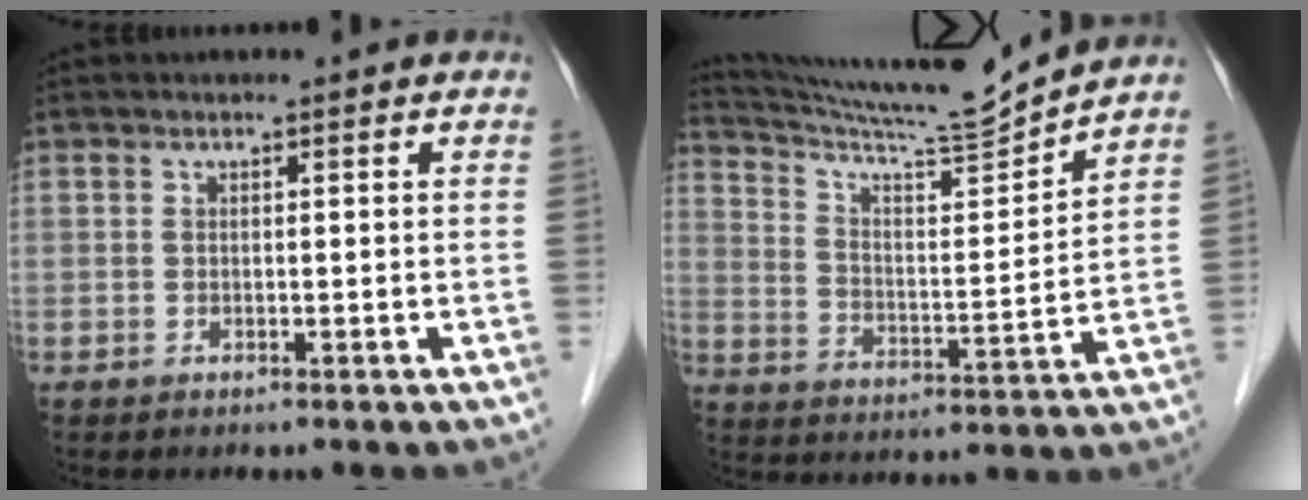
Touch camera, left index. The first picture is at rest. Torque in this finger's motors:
{"motor_torque": [-0.46, -0.90, 0.30, 0.02]}